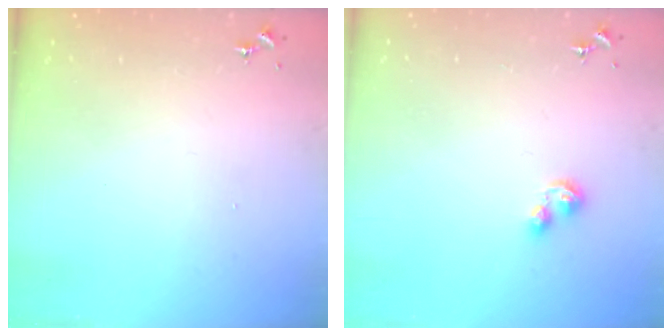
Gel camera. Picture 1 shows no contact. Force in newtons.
{"total": 3.8, "press": 3.8, "slide": 0.4}